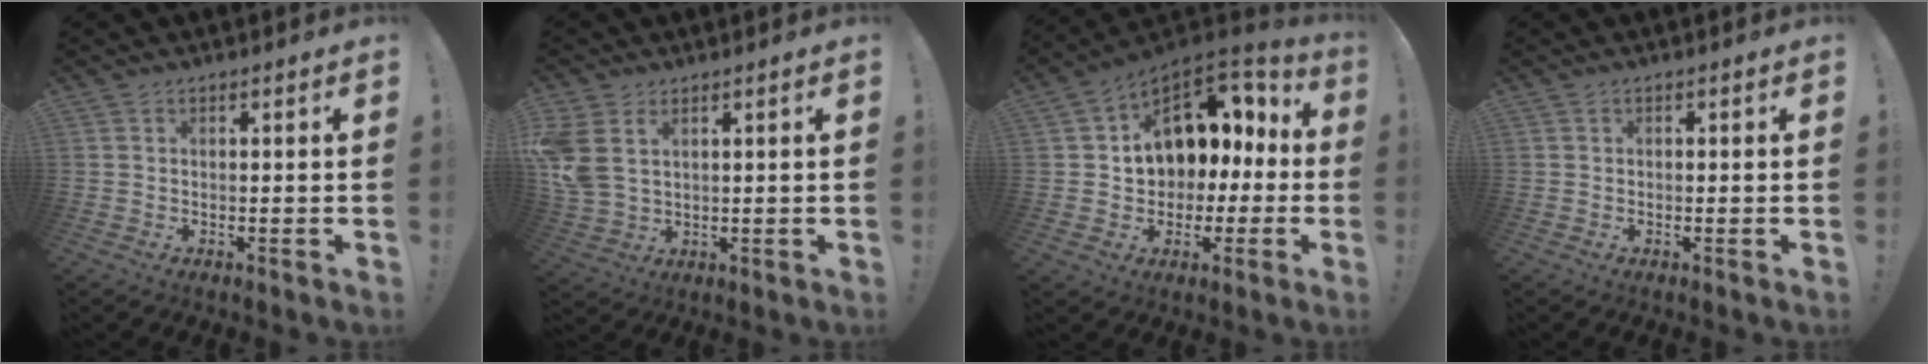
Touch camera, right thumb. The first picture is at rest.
{"total": 7.7, "force": [3.3, 5.1, 4.7], "torque": [-0.099, -0.015, 0.066]}
{"total": 12.0, "force": [4.4, 9.2, 6.3], "torque": [-0.091, -0.033, 0.088]}
{"total": 0.5, "force": [-0.3, 0.4, 0.2], "torque": [-0.009, 0.003, -0.004]}